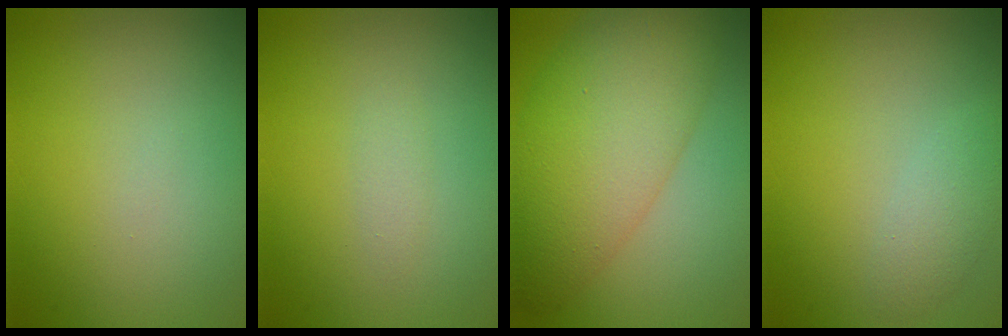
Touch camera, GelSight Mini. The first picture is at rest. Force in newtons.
{"total": 0.9, "press": 0.9, "slide": 0.0}
{"total": 9.5, "press": 9.5, "slide": 0.3}
{"total": 1.9, "press": 1.9, "slide": 0.1}